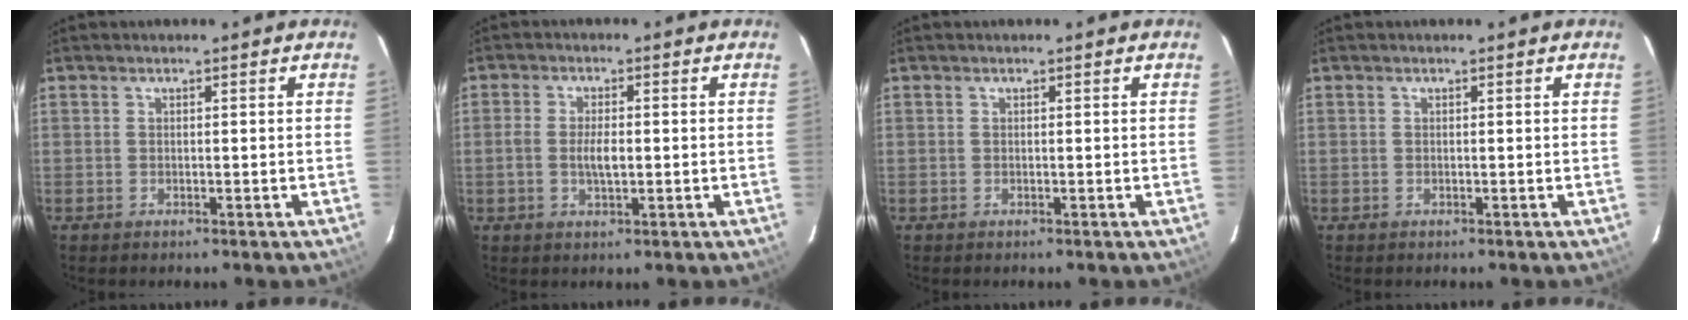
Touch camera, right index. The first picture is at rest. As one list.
[{"total": 3.8, "force": [-0.5, 1.4, 3.5], "torque": [-0.069, 0.000, -0.010]}, {"total": 0.0}, {"total": 0.0}]